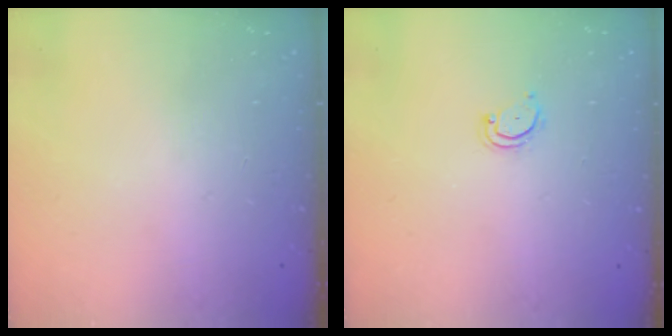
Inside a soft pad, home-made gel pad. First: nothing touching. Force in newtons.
{"total": 2.8, "press": 2.8, "slide": 0.3}